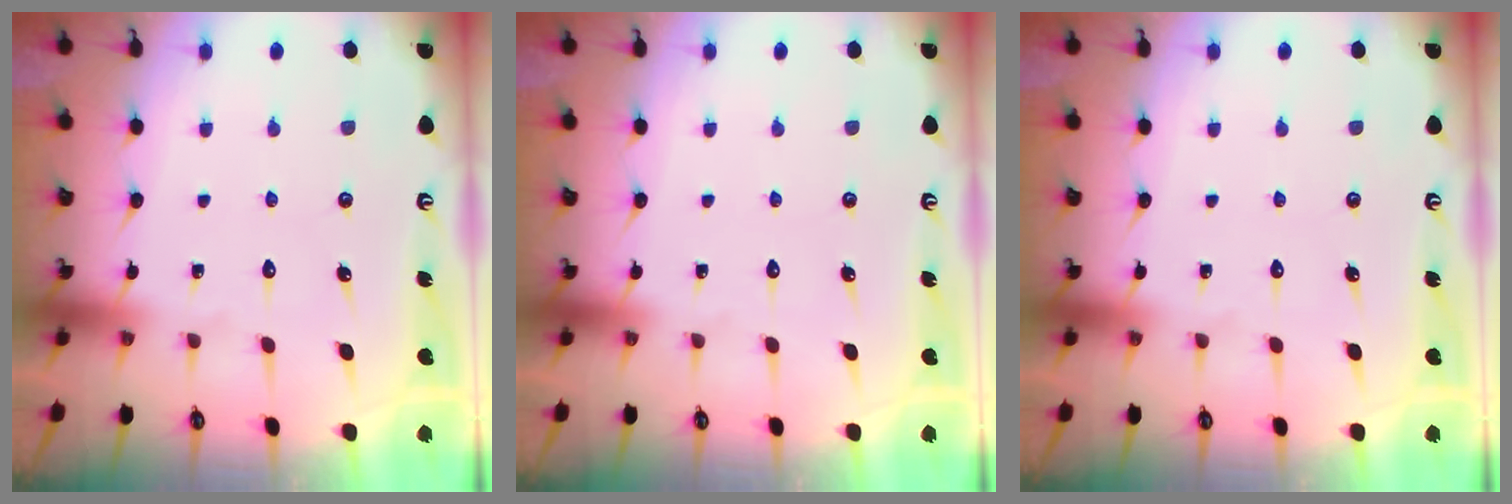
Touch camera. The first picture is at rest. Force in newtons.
{"total": 0.0}
{"total": 0.0}